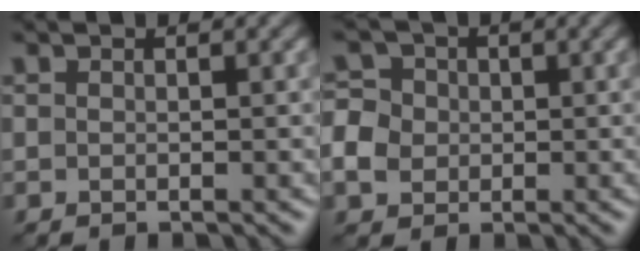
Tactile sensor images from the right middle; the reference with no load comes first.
{"total": 4.4, "force": [-0.3, 4.0, 1.9], "torque": [-0.037, 0.014, -0.016]}